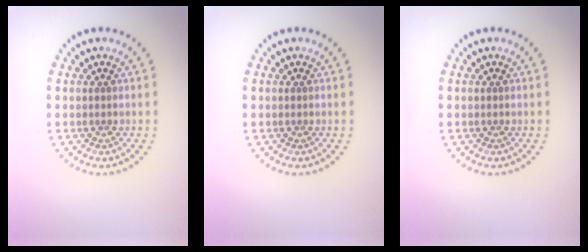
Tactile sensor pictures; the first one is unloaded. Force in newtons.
{"total": 0.0}
{"total": 0.0}